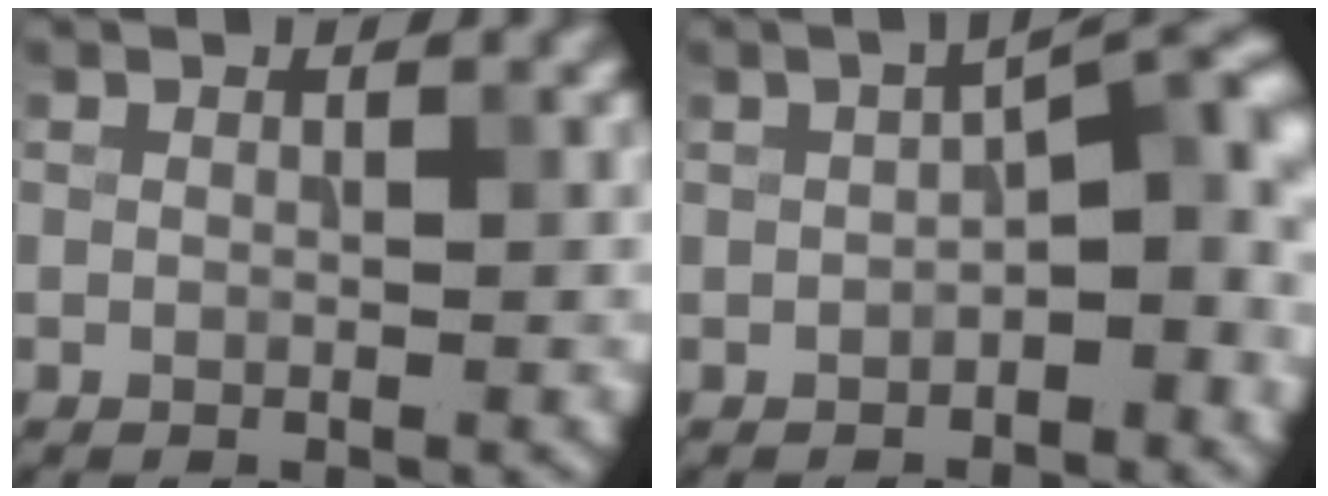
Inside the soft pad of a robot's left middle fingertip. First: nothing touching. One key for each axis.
{"total": 5.6, "fx": -0.6, "fy": 2.3, "fz": 5.1, "tx": -0.054, "ty": 0.017, "tz": -0.015}